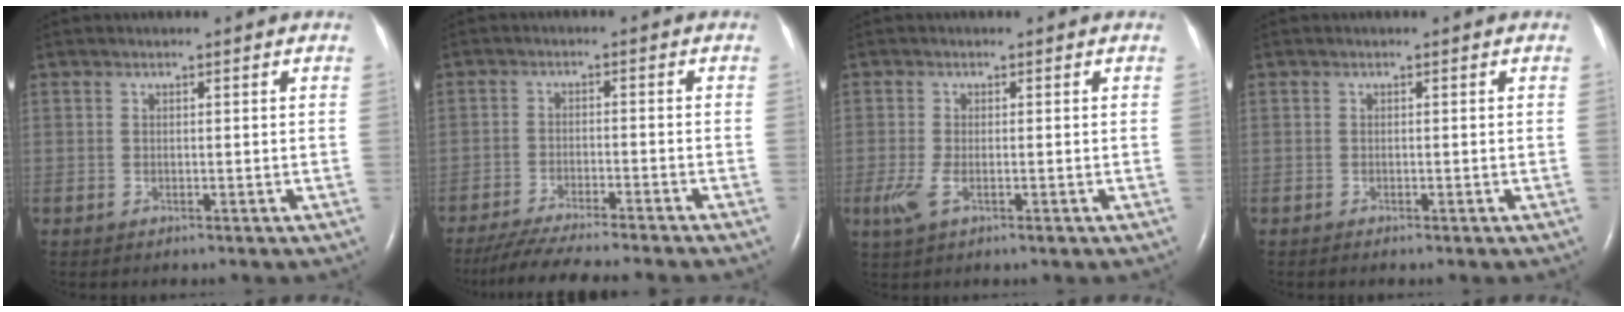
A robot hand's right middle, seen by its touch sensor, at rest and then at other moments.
{"total": 11.6, "force": [-10.2, -0.5, 5.5], "torque": [-0.074, -0.027, -0.158]}
{"total": 3.6, "force": [-1.4, 1.1, 3.1], "torque": [-0.075, -0.010, -0.026]}
{"total": 0.0}